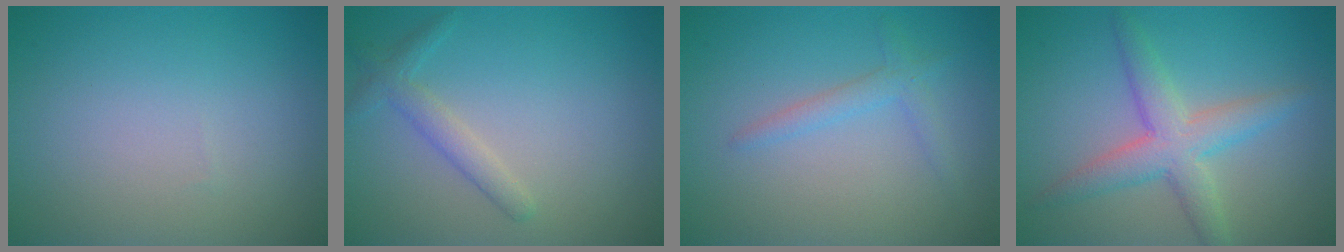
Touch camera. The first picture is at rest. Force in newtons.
{"total": 2.0, "press": 2.0, "slide": 0.1}
{"total": 1.6, "press": 1.6, "slide": 0.1}
{"total": 4.4, "press": 4.4, "slide": 0.2}